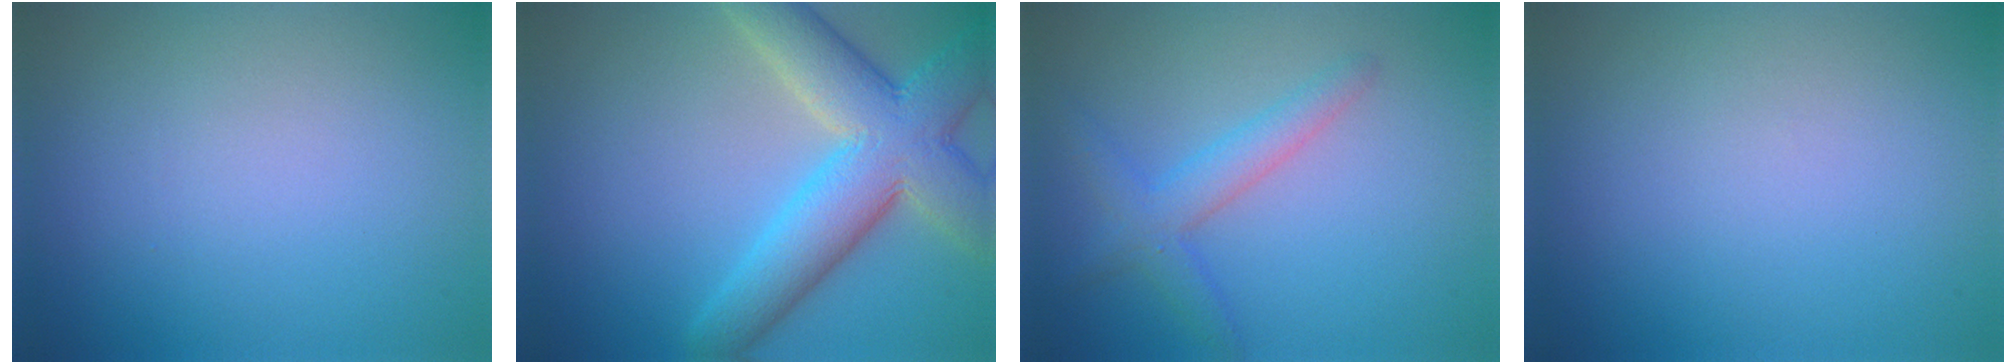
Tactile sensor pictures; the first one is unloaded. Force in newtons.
{"total": 8.7, "press": 8.7, "slide": 0.5}
{"total": 2.9, "press": 2.9, "slide": 0.1}
{"total": 0.0}